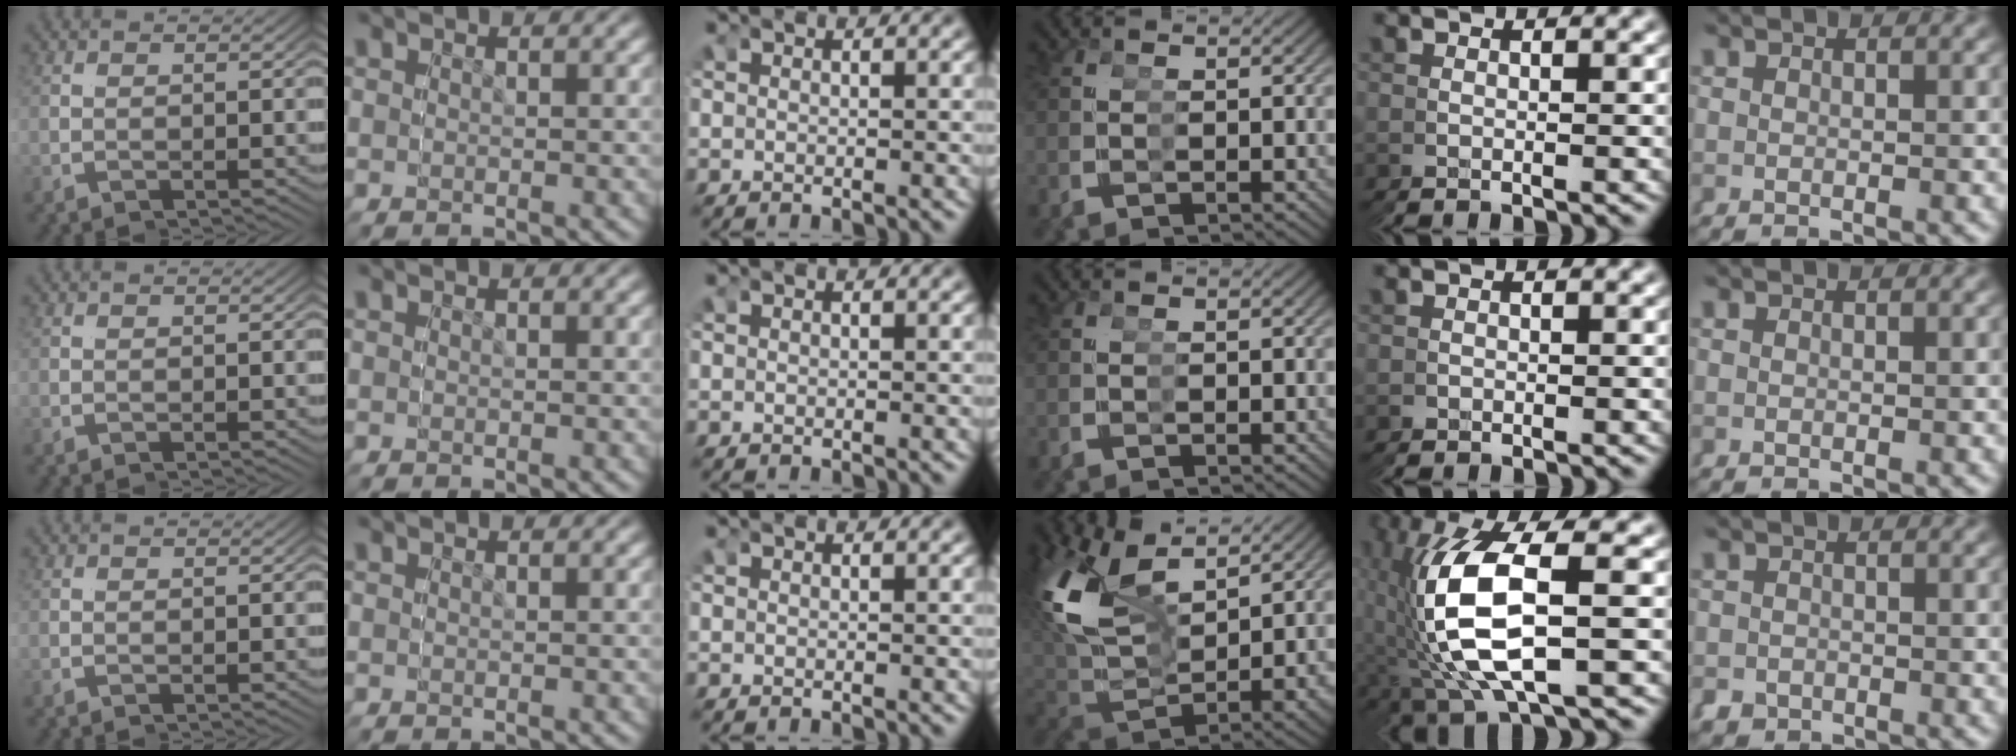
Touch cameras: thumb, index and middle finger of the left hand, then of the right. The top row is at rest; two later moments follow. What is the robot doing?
{"motion": "grasp_and_lifting", "object": "glue stick"}